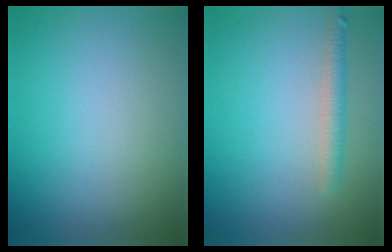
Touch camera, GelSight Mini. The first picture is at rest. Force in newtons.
{"total": 1.8, "press": 1.8, "slide": 0.1}